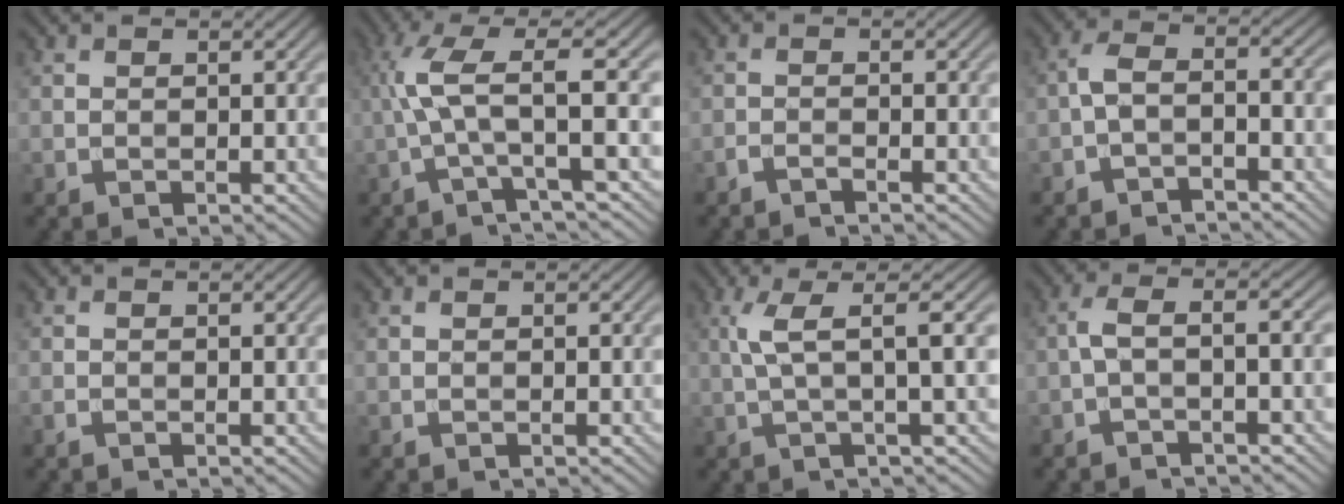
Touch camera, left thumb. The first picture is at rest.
{"total": 7.4, "force": [-0.3, 0.9, 7.3], "torque": [-0.142, 0.025, -0.017]}
{"total": 1.3, "force": [-1.1, 0.1, 0.5], "torque": [-0.010, 0.001, -0.028]}
{"total": 4.0, "force": [-2.3, 1.4, 2.9], "torque": [-0.062, 0.007, -0.054]}
{"total": 0.5, "force": [-0.4, 0.1, 0.3], "torque": [-0.007, -0.001, -0.008]}
{"total": 0.0}
{"total": 5.6, "force": [1.0, 1.0, 5.4], "torque": [-0.101, 0.019, 0.015]}
{"total": 3.5, "force": [-1.2, 0.8, 3.2], "torque": [-0.060, 0.010, -0.031]}